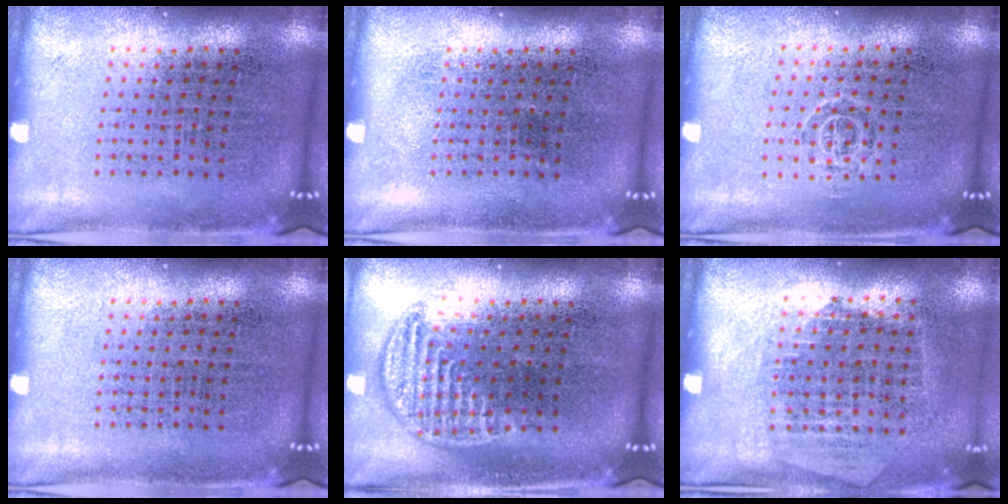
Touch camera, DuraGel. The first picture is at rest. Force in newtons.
{"total": 0.0}
{"total": 0.7, "press": 0.5, "slide": 0.5}
{"total": 0.0}
{"total": 0.8, "press": 0.8, "slide": 0.1}
{"total": 1.2, "press": 1.1, "slide": 0.6}